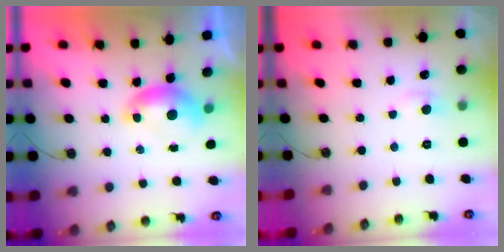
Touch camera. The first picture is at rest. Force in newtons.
{"total": 1.1, "press": 0.8, "slide": 0.8}